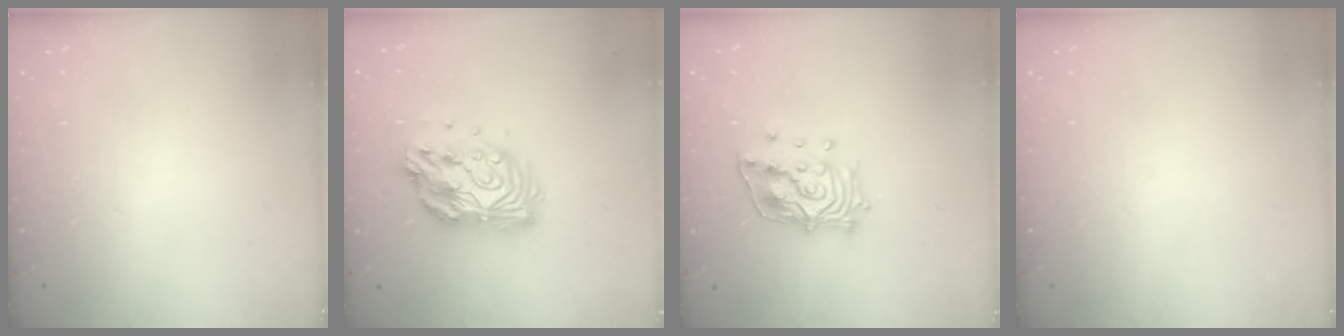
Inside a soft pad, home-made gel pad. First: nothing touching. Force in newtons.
{"total": 12.8, "press": 12.8, "slide": 0.9}
{"total": 14.9, "press": 14.8, "slide": 2.2}
{"total": 0.0}